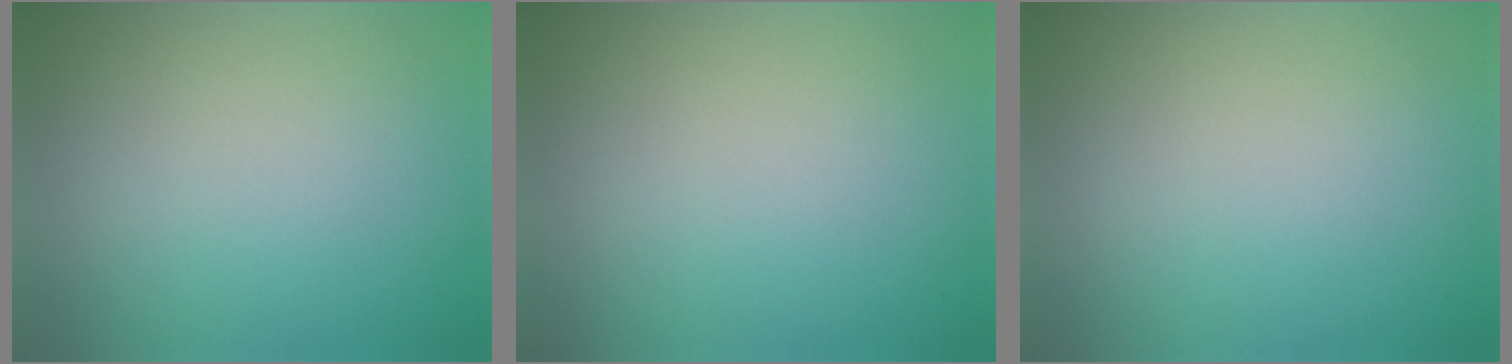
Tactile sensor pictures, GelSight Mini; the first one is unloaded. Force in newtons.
{"total": 0.0}
{"total": 0.0}